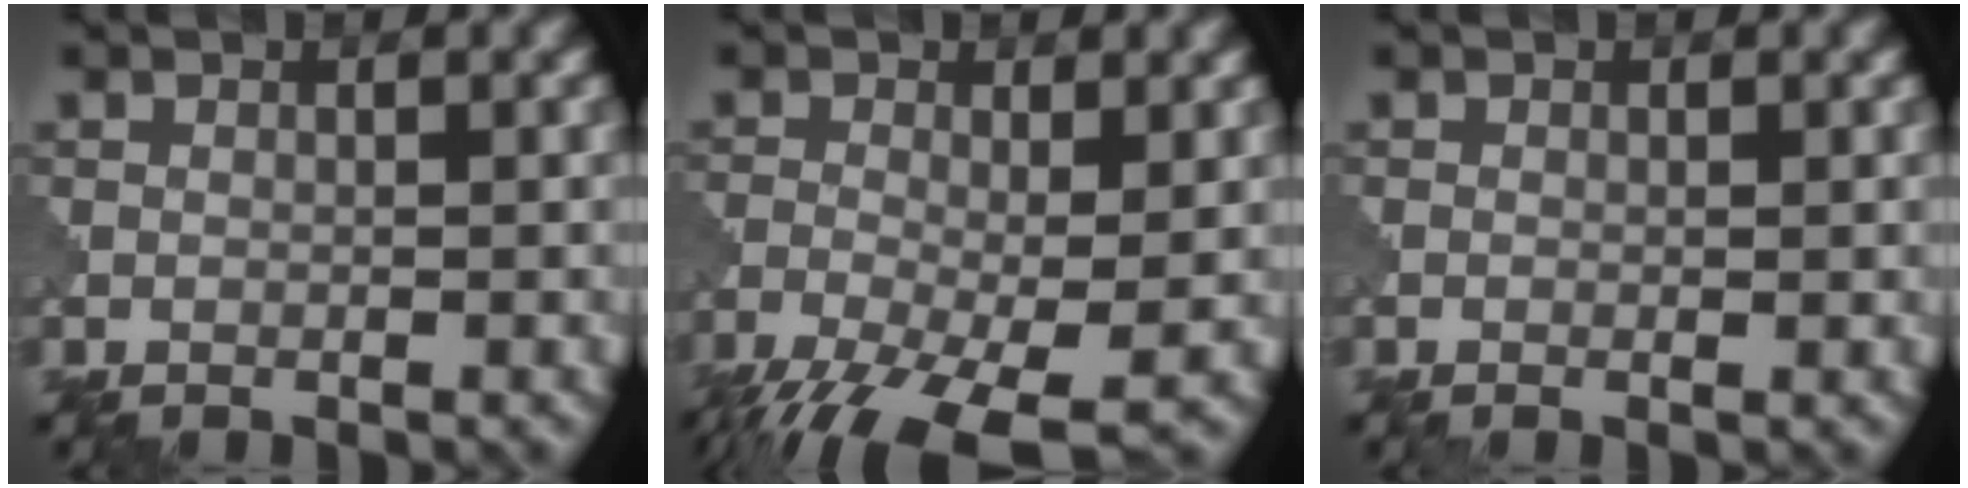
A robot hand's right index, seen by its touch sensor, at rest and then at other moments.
{"total": 9.6, "force": [-5.2, 3.4, 7.4], "torque": [-0.150, -0.033, -0.092]}
{"total": 0.6, "force": [-0.1, 0.1, 0.6], "torque": [-0.010, -0.003, -0.002]}